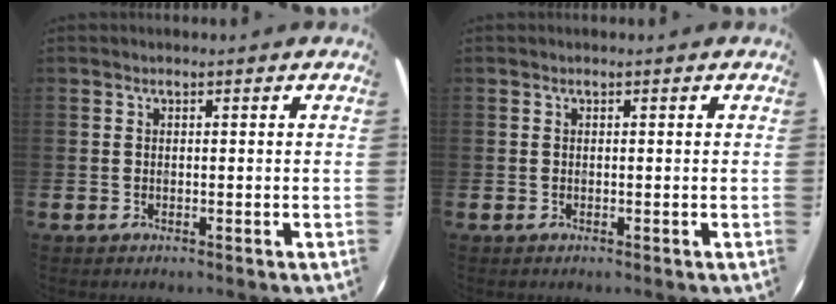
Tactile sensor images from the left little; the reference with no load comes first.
{"total": 0.0}